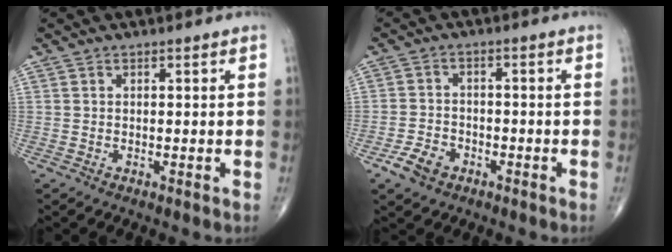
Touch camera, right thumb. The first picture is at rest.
{"total": 4.7, "force": [-2.8, 3.2, 2.1], "torque": [-0.033, 0.016, -0.047]}